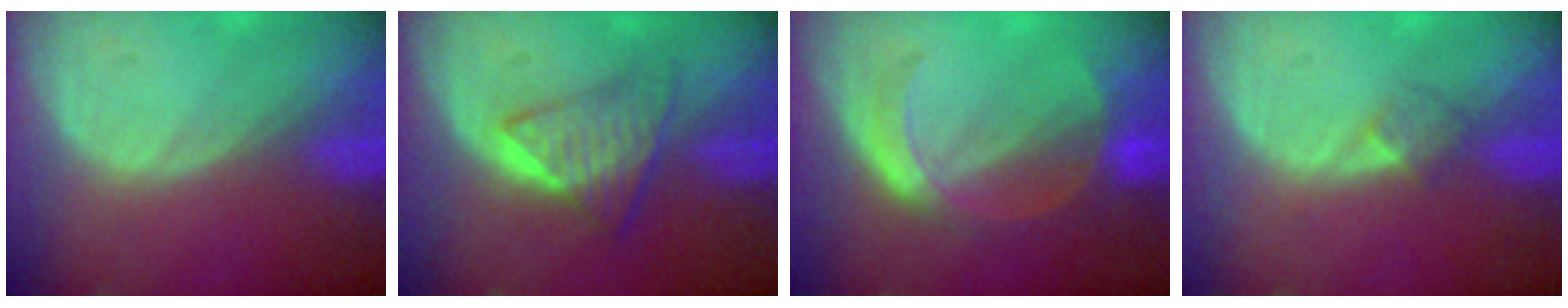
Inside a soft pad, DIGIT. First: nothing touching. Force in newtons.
{"total": 6.3, "press": 5.5, "slide": 3.0}
{"total": 5.4, "press": 5.2, "slide": 1.3}
{"total": 2.1, "press": 1.8, "slide": 1.0}